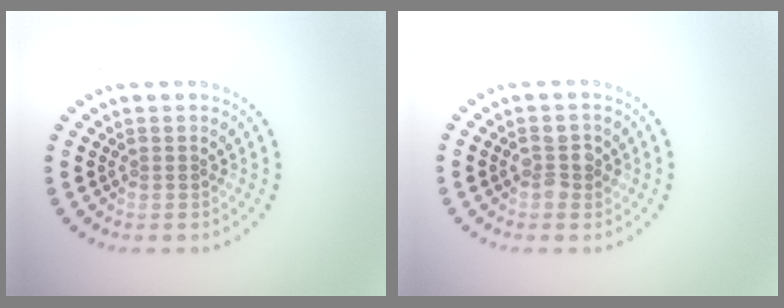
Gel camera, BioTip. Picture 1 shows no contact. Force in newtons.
{"total": 2.0, "press": 2.0, "slide": 0.3}